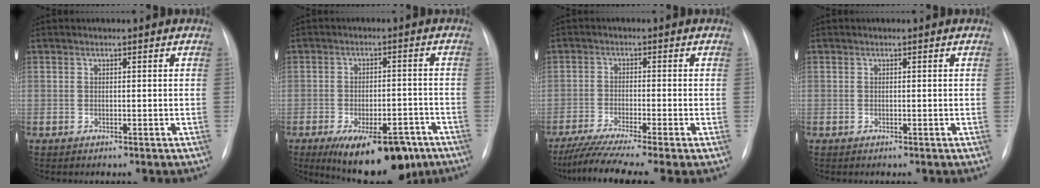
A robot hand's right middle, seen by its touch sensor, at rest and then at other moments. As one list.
[{"total": 14.4, "force": [-9.3, 5.9, 9.3], "torque": [-0.115, 0.005, -0.129]}, {"total": 9.9, "force": [-7.5, -0.3, 6.4], "torque": [-0.109, -0.023, -0.122]}, {"total": 0.0}]